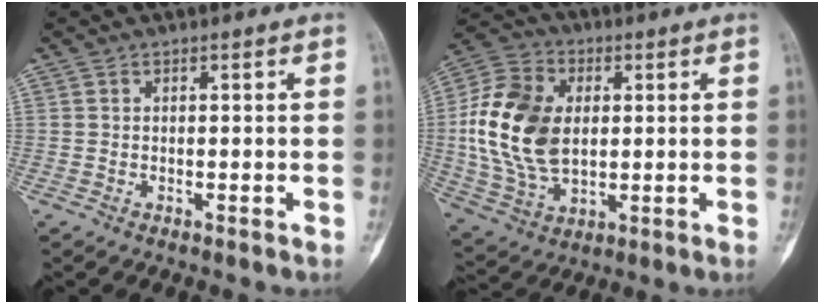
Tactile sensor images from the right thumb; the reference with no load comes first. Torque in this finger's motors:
{"motor_torque": [1.62, 1.37, 0.83, -0.94, 0.28]}